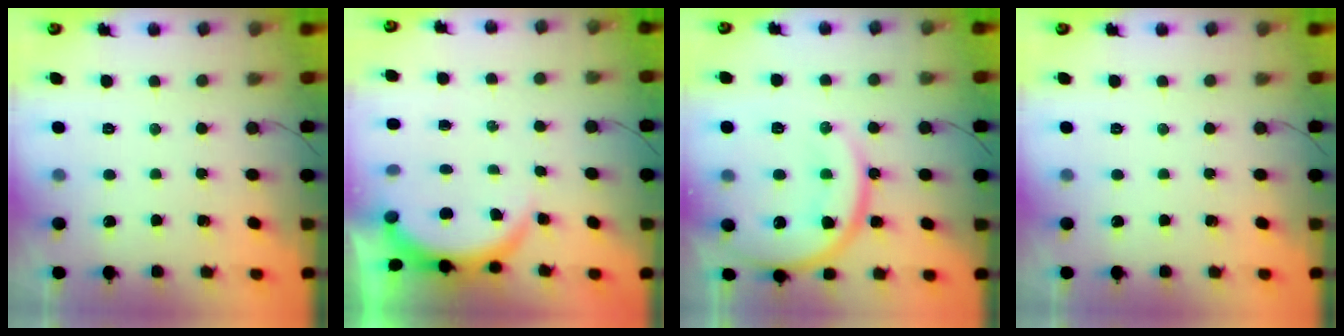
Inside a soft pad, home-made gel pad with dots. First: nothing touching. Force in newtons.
{"total": 4.5, "press": 4.4, "slide": 0.5}
{"total": 17.3, "press": 17.2, "slide": 1.5}
{"total": 0.0}